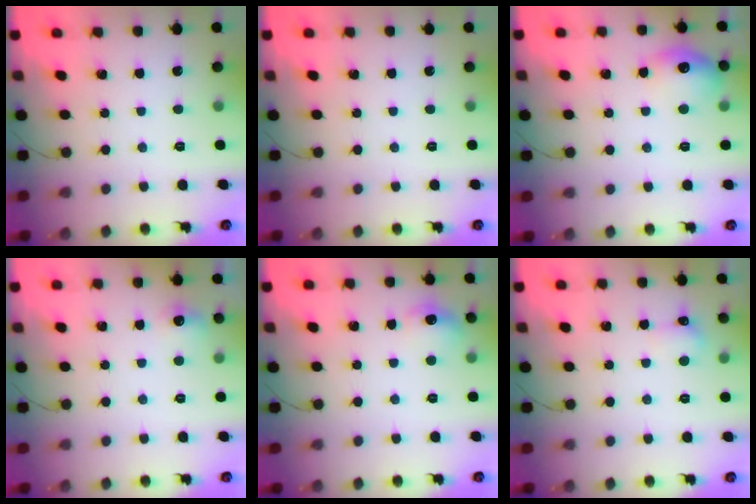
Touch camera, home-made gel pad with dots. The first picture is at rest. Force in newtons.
{"total": 0.0}
{"total": 11.8, "press": 11.7, "slide": 0.7}
{"total": 5.3, "press": 5.0, "slide": 1.8}
{"total": 7.7, "press": 7.6, "slide": 1.6}
{"total": 4.3, "press": 4.2, "slide": 1.3}